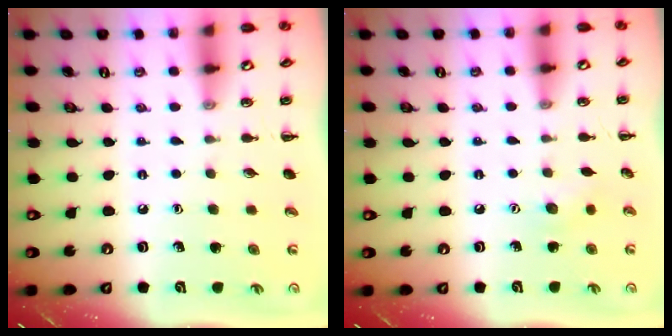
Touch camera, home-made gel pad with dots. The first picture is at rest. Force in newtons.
{"total": 4.4, "press": 4.3, "slide": 1.0}